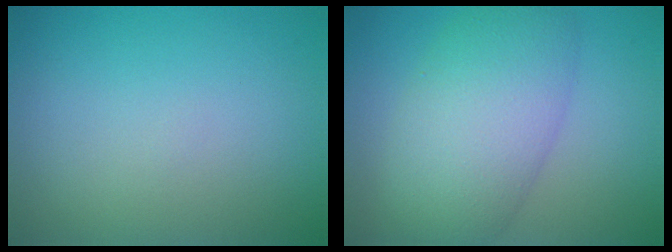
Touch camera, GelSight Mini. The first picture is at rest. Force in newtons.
{"total": 8.0, "press": 8.0, "slide": 0.2}